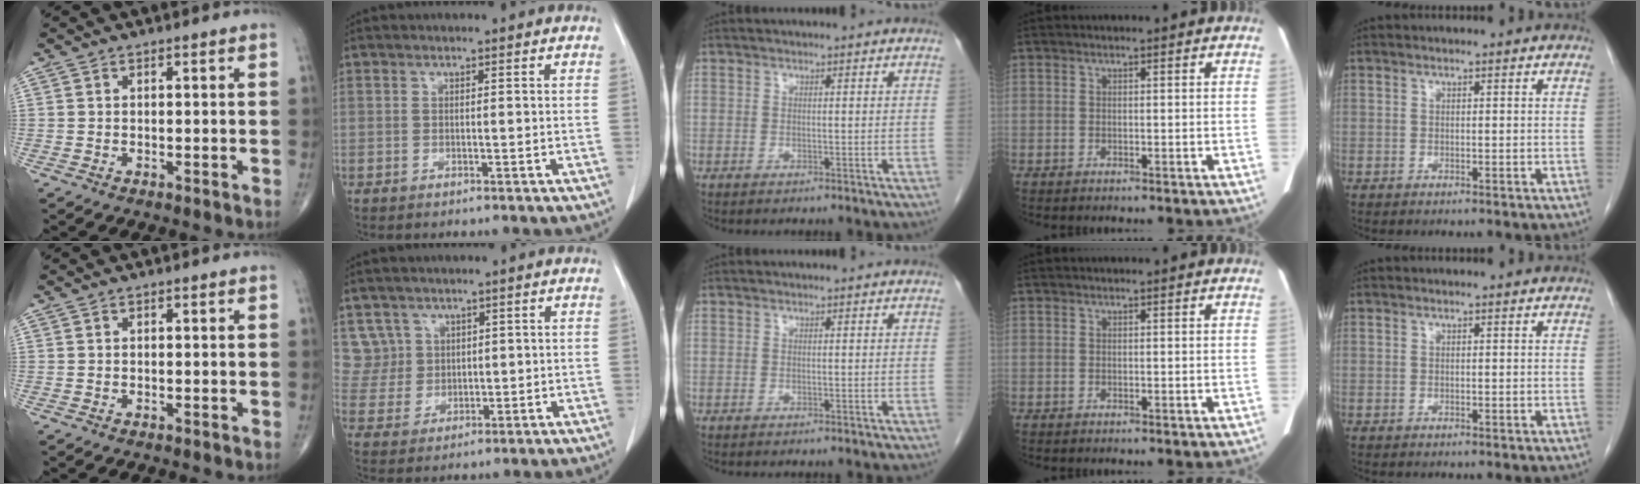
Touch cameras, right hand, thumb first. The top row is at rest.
{"index": {"total": 5.6, "force": [2.8, 4.9, -0.5], "torque": [0.019, 0.013, 0.064]}}